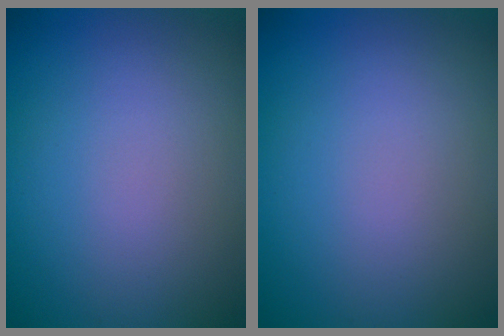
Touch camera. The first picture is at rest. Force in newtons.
{"total": 0.0}